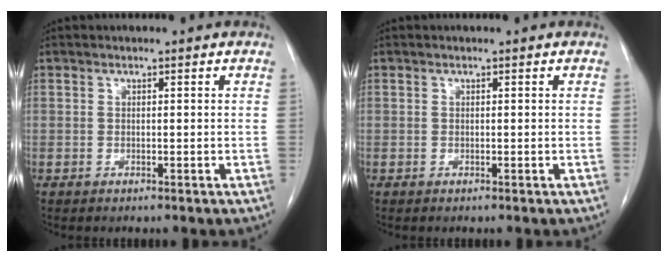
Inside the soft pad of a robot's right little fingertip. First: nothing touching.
{"total": 0.0}